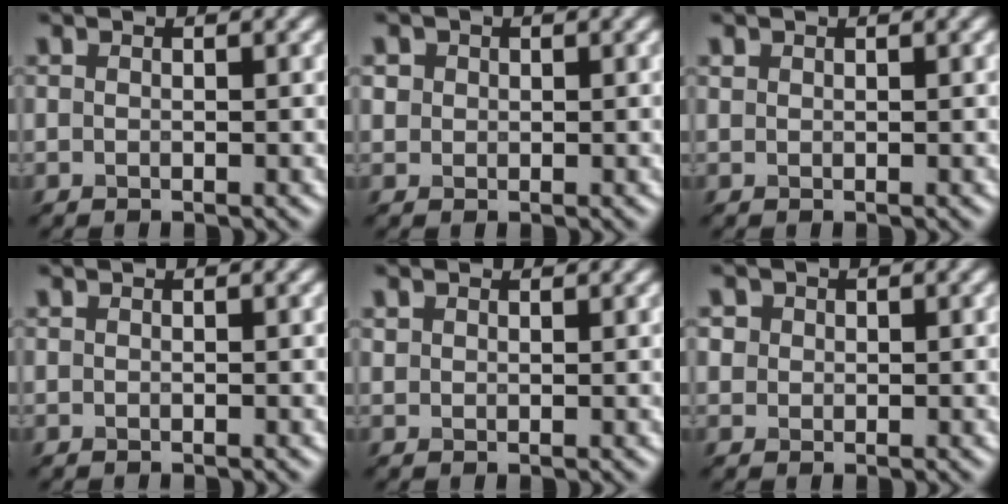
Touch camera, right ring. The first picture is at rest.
{"total": 0.9, "force": [0.2, 0.1, -0.8], "torque": [-0.002, 0.003, 0.018]}
{"total": 1.0, "force": [-0.1, -0.6, -0.8], "torque": [-0.002, -0.003, 0.016]}
{"total": 0.0}
{"total": 1.1, "force": [0.5, -0.4, -0.8], "torque": [-0.001, -0.001, 0.022]}
{"total": 0.9, "force": [0.5, 0.5, -0.6], "torque": [-0.010, 0.007, 0.015]}